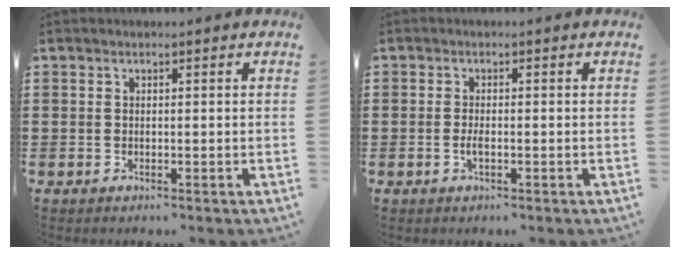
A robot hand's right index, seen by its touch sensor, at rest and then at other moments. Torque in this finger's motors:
{"motor_torque": [2.14, 0.00, 0.15, 0.00]}